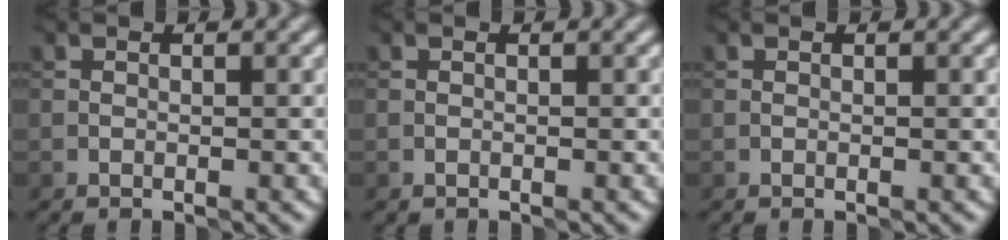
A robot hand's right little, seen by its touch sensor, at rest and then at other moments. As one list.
[{"total": 0.0}, {"total": 0.0}]